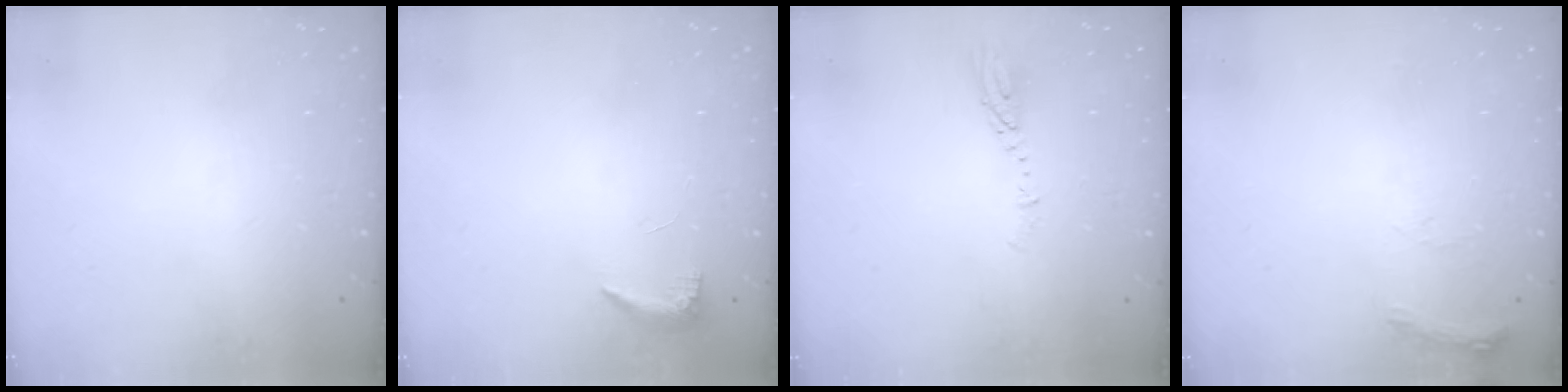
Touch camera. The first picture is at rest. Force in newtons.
{"total": 8.5, "press": 5.7, "slide": 6.3}
{"total": 3.6, "press": 3.5, "slide": 0.4}
{"total": 5.1, "press": 5.1, "slide": 0.7}